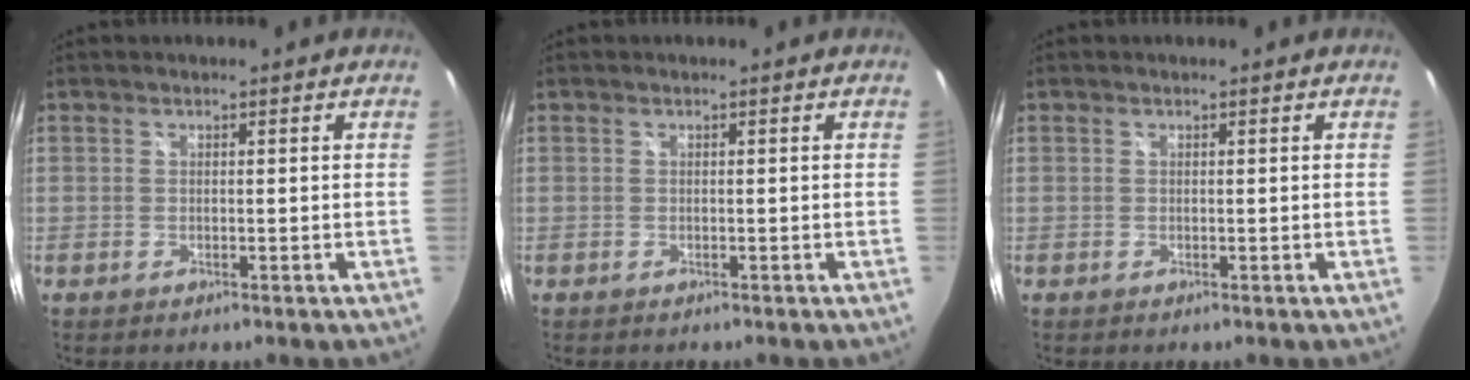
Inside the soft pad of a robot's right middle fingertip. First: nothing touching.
{"total": 0.0}
{"total": 0.0}